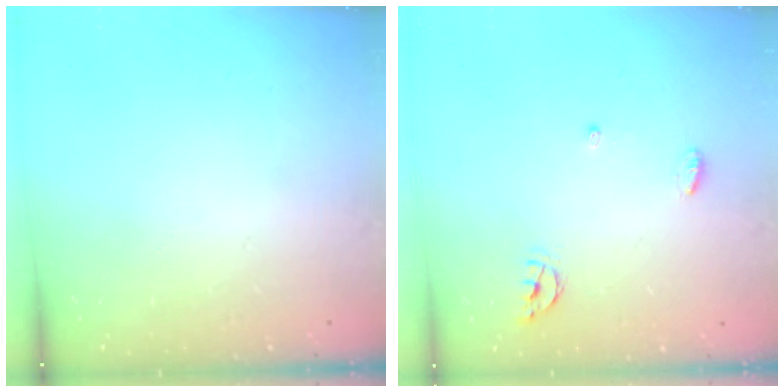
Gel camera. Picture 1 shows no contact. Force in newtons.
{"total": 5.0, "press": 5.0, "slide": 0.5}